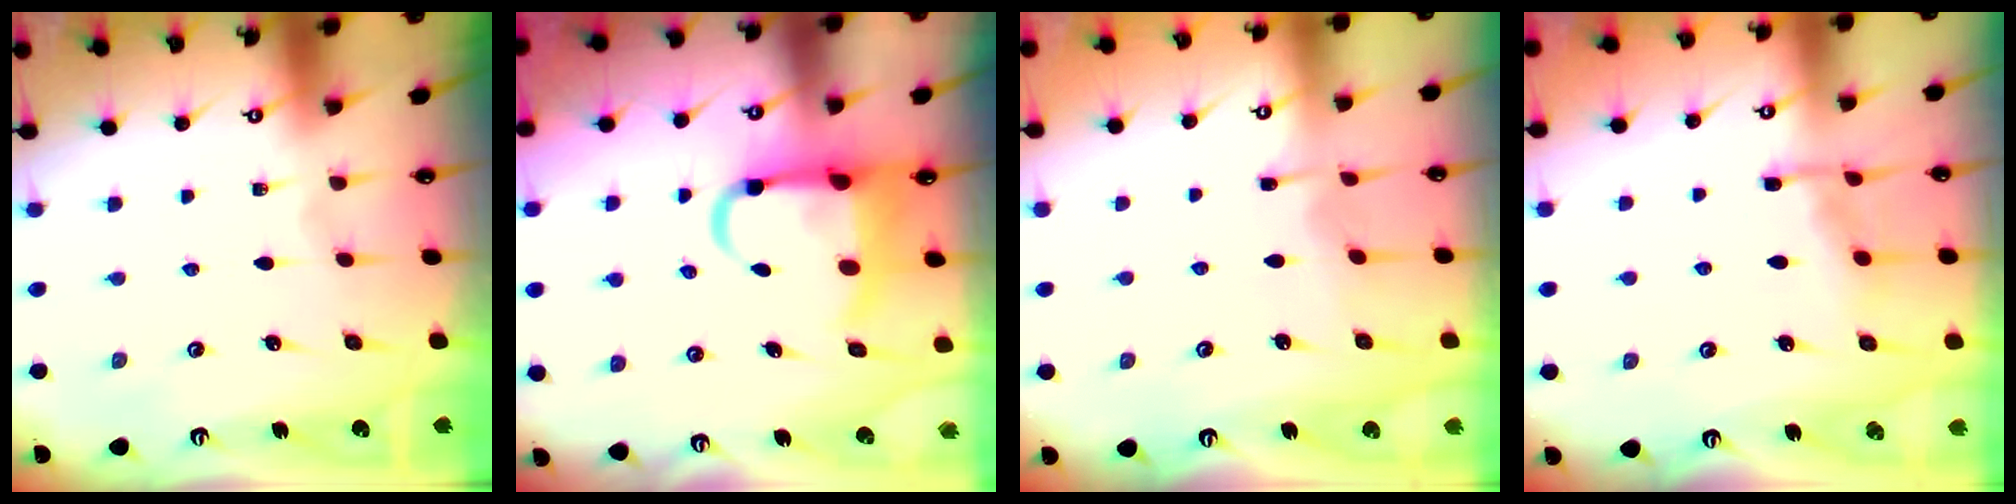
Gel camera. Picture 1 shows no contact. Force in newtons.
{"total": 8.2, "press": 8.0, "slide": 1.7}
{"total": 2.9, "press": 2.9, "slide": 0.4}
{"total": 7.6, "press": 7.6, "slide": 0.3}